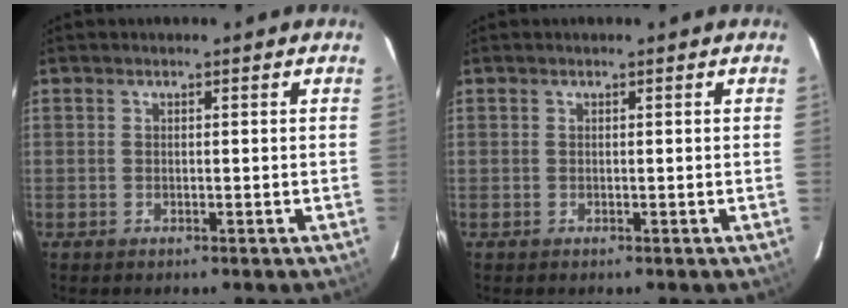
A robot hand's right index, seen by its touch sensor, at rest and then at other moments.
{"total": 0.0}